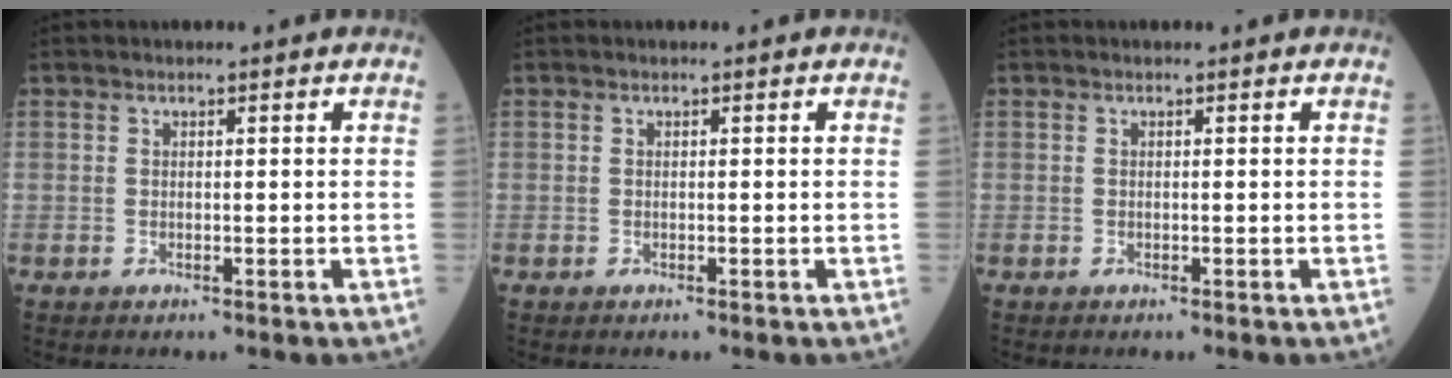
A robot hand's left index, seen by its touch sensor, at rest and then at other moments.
{"total": 0.0}
{"total": 0.0}